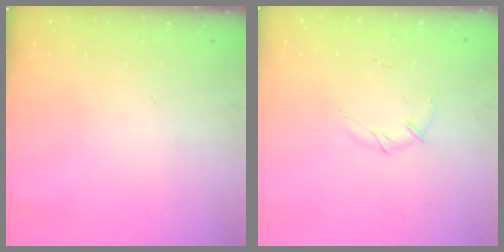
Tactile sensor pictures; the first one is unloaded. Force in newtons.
{"total": 3.8, "press": 3.7, "slide": 1.0}